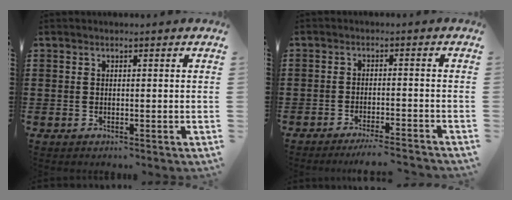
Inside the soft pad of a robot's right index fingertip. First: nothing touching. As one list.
[{"total": 3.2, "force": [-3.0, -0.4, 1.2], "torque": [-0.028, -0.007, -0.060]}]